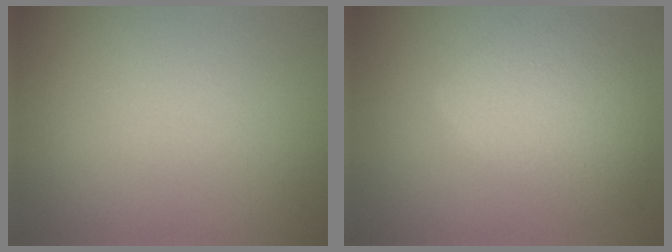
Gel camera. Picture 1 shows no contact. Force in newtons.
{"total": 5.9, "press": 5.9, "slide": 0.1}